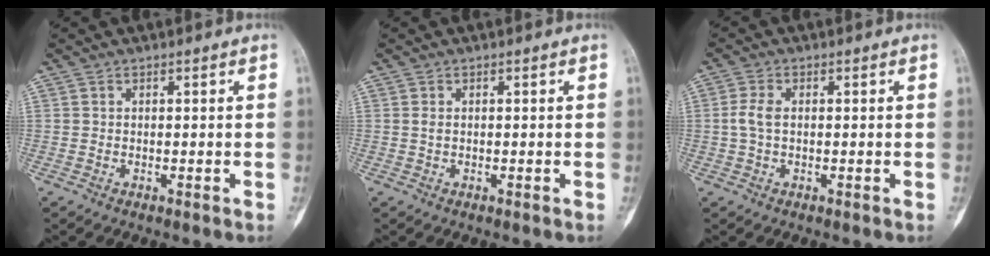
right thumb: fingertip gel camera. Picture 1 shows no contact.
{"total": 0.6, "force": [0.1, 0.4, 0.5], "torque": [-0.010, 0.000, 0.000]}
{"total": 3.2, "force": [0.1, 1.8, 2.6], "torque": [-0.066, 0.005, -0.002]}